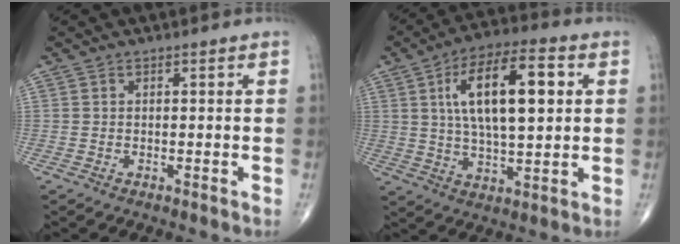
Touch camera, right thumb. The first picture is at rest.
{"total": 17.0, "force": [4.1, 6.8, 15.0], "torque": [-0.247, 0.004, 0.067]}